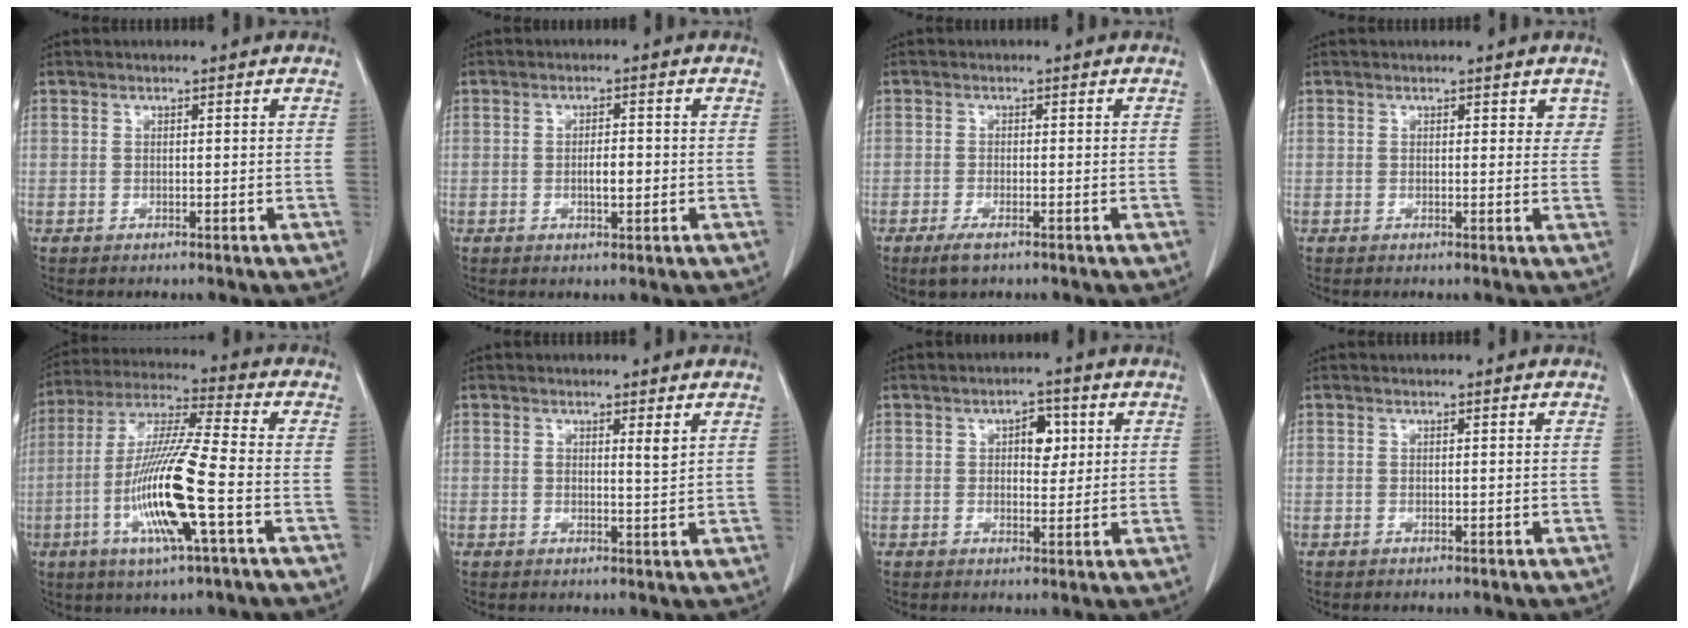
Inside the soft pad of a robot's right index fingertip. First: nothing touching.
{"total": 2.9, "force": [-0.4, 0.9, 2.7], "torque": [-0.047, 0.001, -0.004]}
{"total": 2.7, "force": [-1.7, 0.7, 2.0], "torque": [-0.042, -0.005, -0.027]}
{"total": 2.0, "force": [1.2, 1.2, 1.1], "torque": [0.001, -0.003, 0.010]}
{"total": 15.3, "force": [-4.4, 0.5, 14.7], "torque": [-0.299, -0.012, -0.086]}
{"total": 1.9, "force": [0.9, 0.1, 1.7], "torque": [-0.028, -0.005, 0.014]}
{"total": 4.1, "force": [1.2, 2.2, 3.2], "torque": [-0.045, 0.009, 0.018]}
{"total": 0.0}